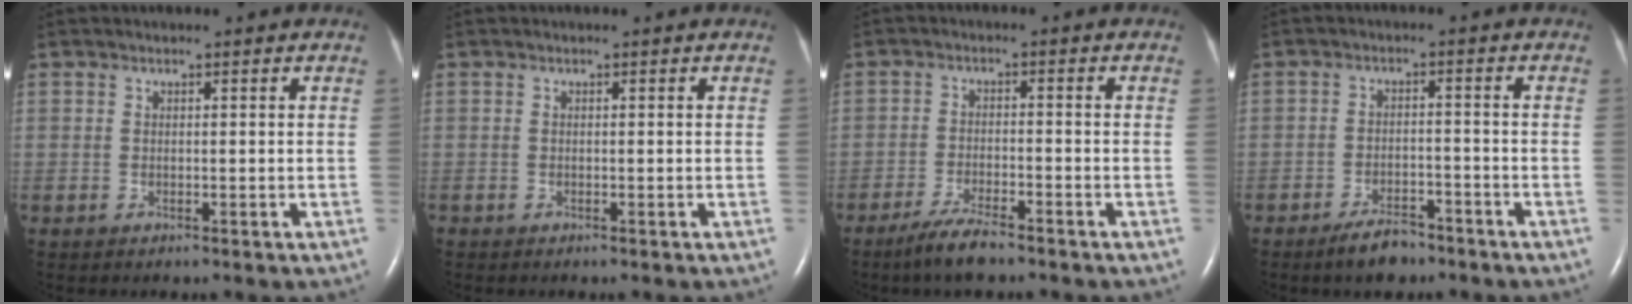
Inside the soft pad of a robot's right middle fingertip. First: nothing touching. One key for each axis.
{"total": 0.0}
{"total": 4.9, "fx": -3.9, "fy": 0.5, "fz": 3.0, "tx": -0.071, "ty": -0.011, "tz": -0.073}
{"total": 4.7, "fx": -3.8, "fy": 1.7, "fz": 2.3, "tx": -0.049, "ty": 0.000, "tz": -0.060}